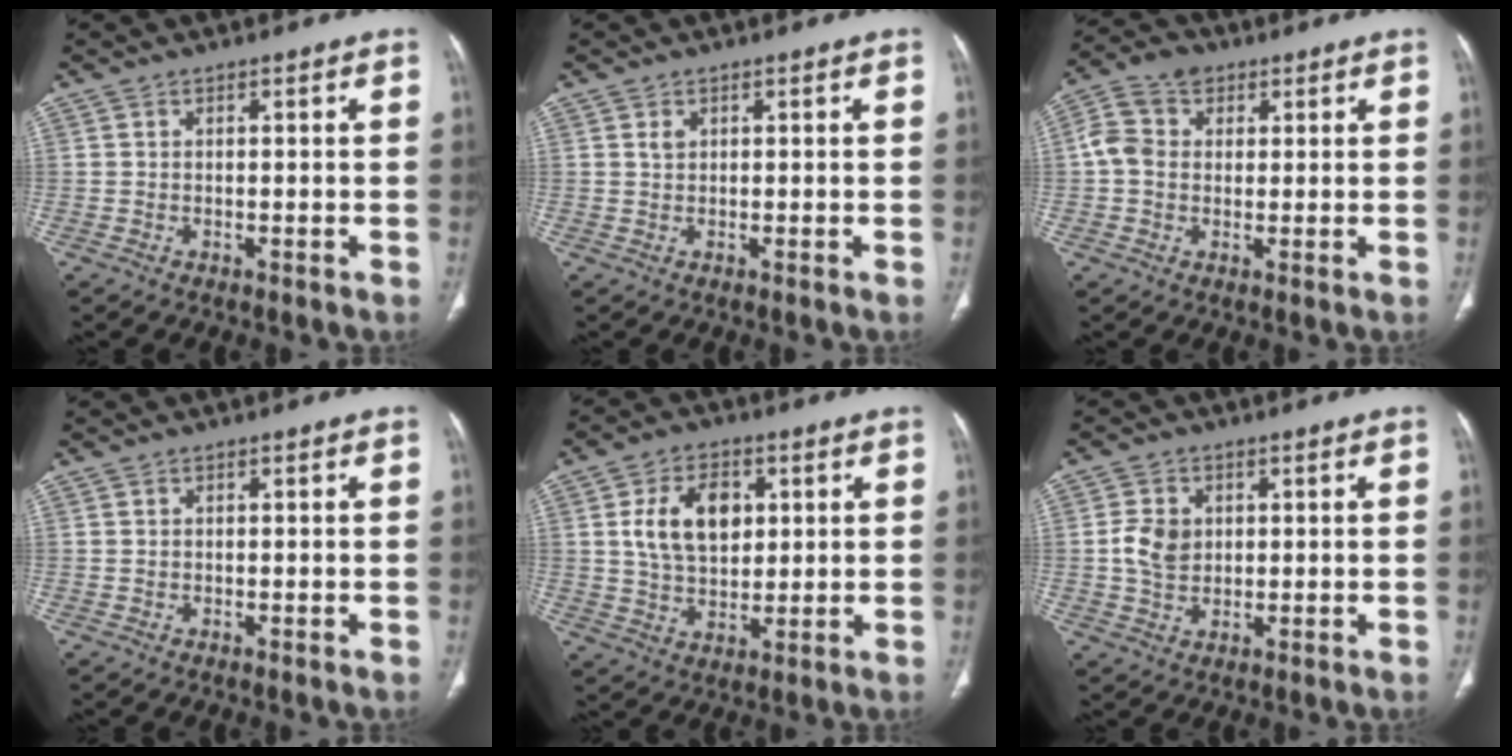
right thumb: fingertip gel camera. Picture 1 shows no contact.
{"total": 1.0, "force": [0.5, 0.6, 0.6], "torque": [-0.010, 0.002, 0.010]}
{"total": 7.3, "force": [1.3, 6.1, 3.8], "torque": [-0.072, 0.019, 0.016]}
{"total": 0.0}
{"total": 11.3, "force": [2.7, 7.5, 8.0], "torque": [-0.112, -0.005, 0.053]}
{"total": 5.4, "force": [0.7, 4.2, 3.2], "torque": [-0.049, -0.002, 0.016]}